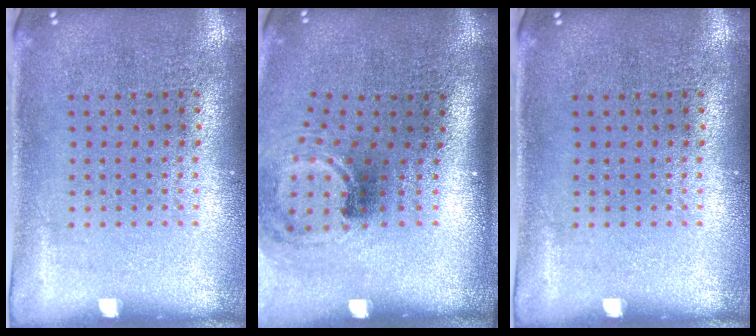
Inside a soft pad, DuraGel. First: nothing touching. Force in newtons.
{"total": 1.8, "press": 1.1, "slide": 1.4}
{"total": 0.0}